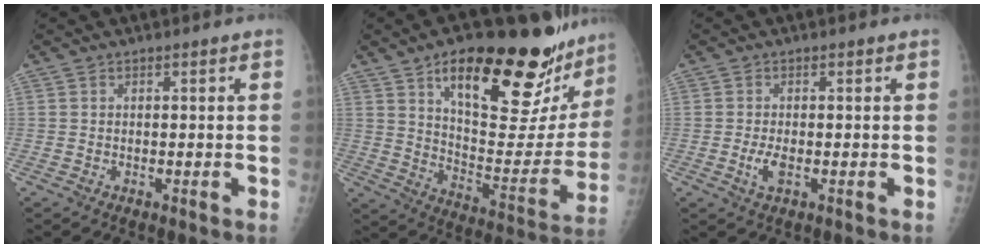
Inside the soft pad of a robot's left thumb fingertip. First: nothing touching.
{"total": 29.3, "force": [19.5, 10.2, 19.4], "torque": [-0.237, -0.074, 0.288]}
{"total": 2.8, "force": [-0.5, 1.2, 2.4], "torque": [-0.055, -0.005, -0.011]}